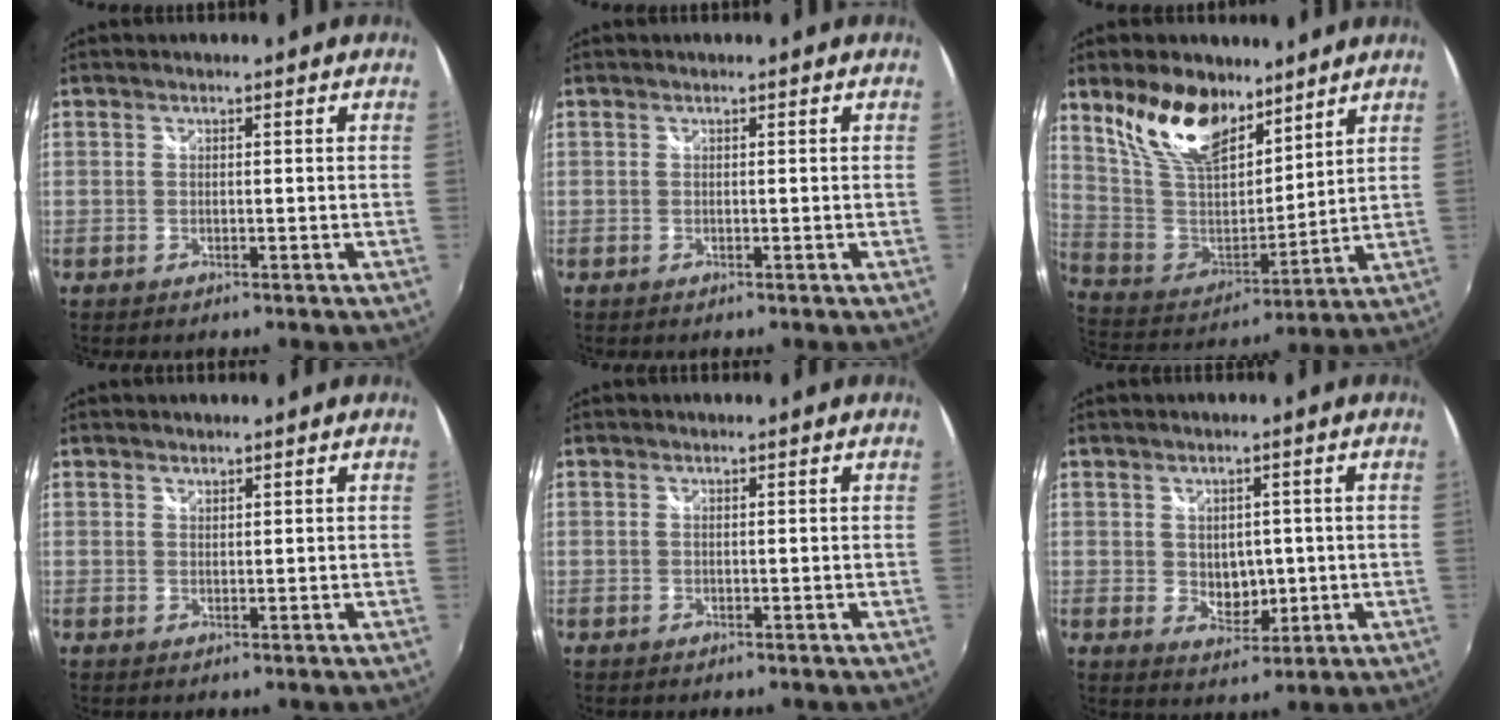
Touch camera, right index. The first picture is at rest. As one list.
[{"total": 0.0}, {"total": 17.3, "force": [11.5, 8.5, 9.8], "torque": [-0.201, 0.009, 0.228]}, {"total": 0.8, "force": [0.7, 0.3, 0.1], "torque": [0.000, 0.001, 0.013]}, {"total": 0.0}, {"total": 5.2, "force": [0.2, 4.1, 3.2], "torque": [-0.046, -0.006, 0.012]}]